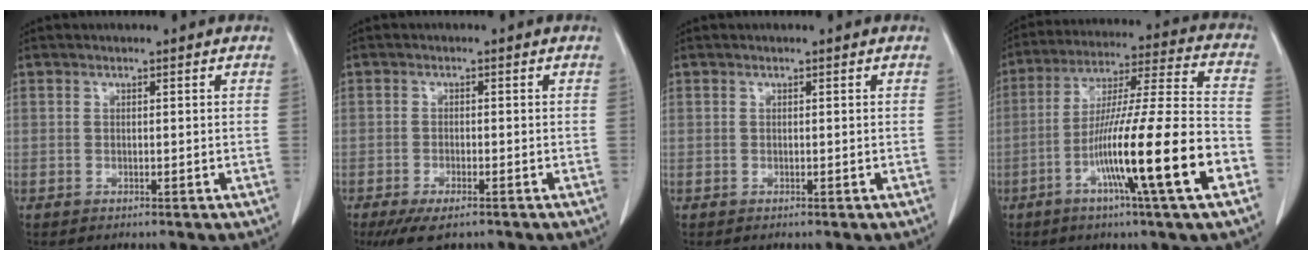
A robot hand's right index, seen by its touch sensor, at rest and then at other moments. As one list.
[{"total": 5.6, "force": [-4.0, 1.6, 3.6], "torque": [-0.065, -0.014, -0.064]}, {"total": 0.0}, {"total": 19.1, "force": [-7.4, -0.5, 17.6], "torque": [-0.301, -0.015, -0.128]}]